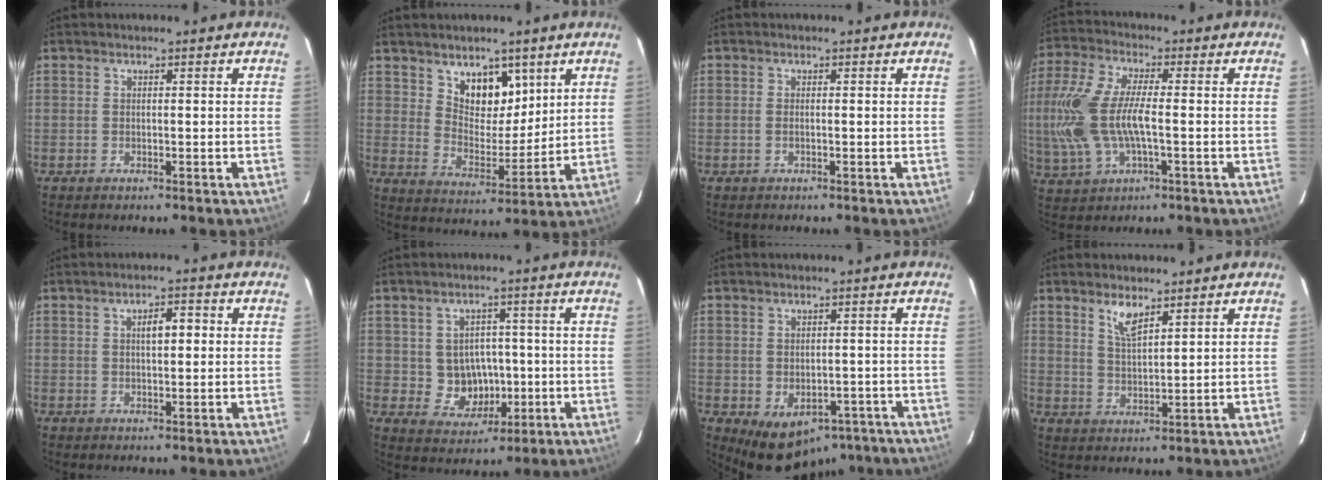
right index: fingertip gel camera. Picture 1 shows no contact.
{"total": 9.0, "force": [5.4, 5.6, 4.5], "torque": [-0.060, -0.009, 0.099]}
{"total": 0.9, "force": [-0.3, 0.4, 0.7], "torque": [-0.017, 0.000, -0.007]}
{"total": 16.5, "force": [-1.9, 7.2, 14.7], "torque": [-0.322, -0.003, -0.035]}
{"total": 3.6, "force": [0.7, 1.5, 3.2], "torque": [-0.053, 0.012, 0.013]}
{"total": 7.4, "force": [-0.7, 6.8, 2.6], "torque": [-0.060, 0.015, 0.009]}
{"total": 9.6, "force": [-5.8, 6.4, 4.1], "torque": [-0.068, 0.007, -0.051]}
{"total": 4.6, "force": [3.2, 1.4, 2.9], "torque": [-0.056, -0.002, 0.061]}